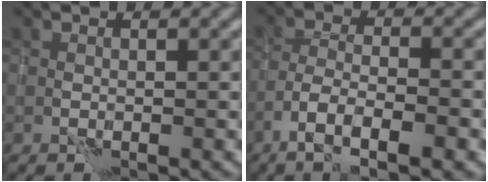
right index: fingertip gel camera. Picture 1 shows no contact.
{"total": 5.7, "force": [-3.5, 1.4, 4.2], "torque": [-0.079, 0.001, -0.063]}